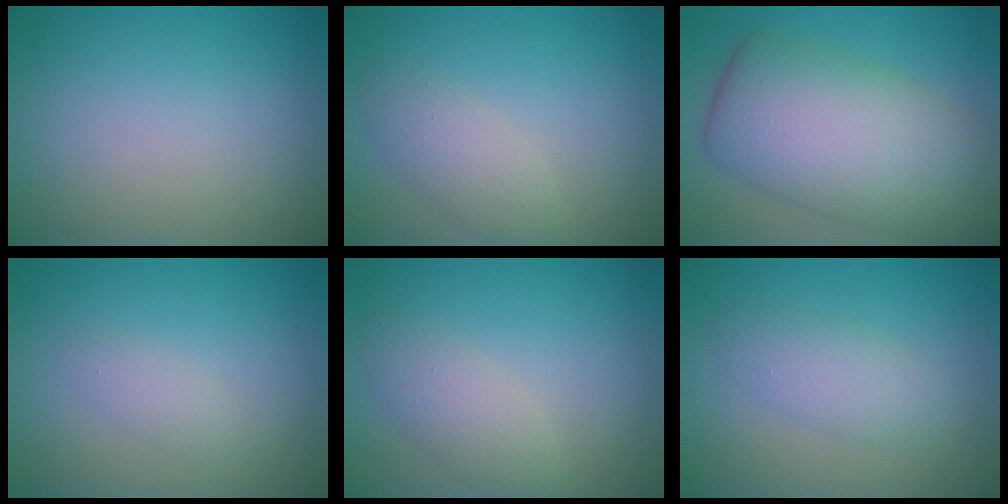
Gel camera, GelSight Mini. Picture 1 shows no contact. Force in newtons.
{"total": 2.7, "press": 2.7, "slide": 0.1}
{"total": 10.7, "press": 10.7, "slide": 0.3}
{"total": 1.2, "press": 1.2, "slide": 0.1}
{"total": 2.7, "press": 2.7, "slide": 0.1}
{"total": 2.8, "press": 2.8, "slide": 0.1}